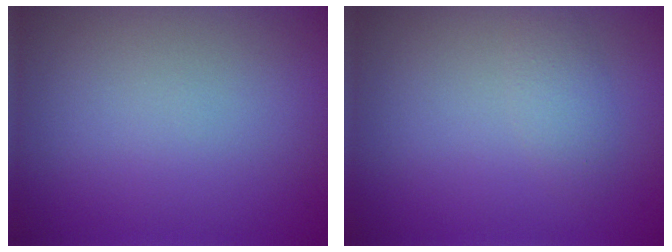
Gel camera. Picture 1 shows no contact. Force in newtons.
{"total": 1.6, "press": 1.6, "slide": 0.1}